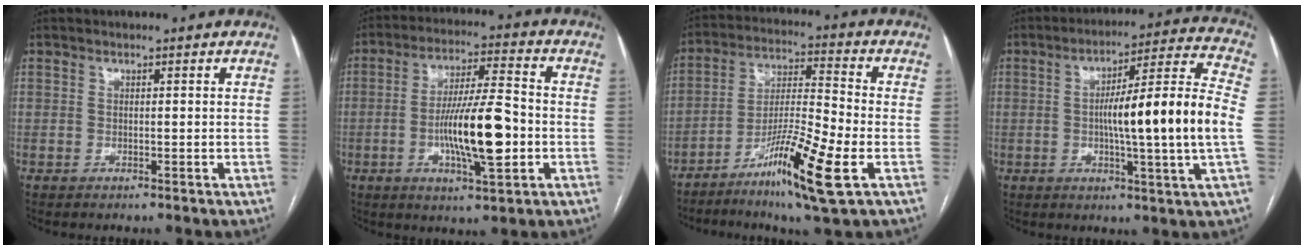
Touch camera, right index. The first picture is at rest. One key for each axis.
{"total": 13.2, "fx": -2.8, "fy": 2.0, "fz": 12.7, "tx": -0.229, "ty": 0.000, "tz": -0.045}
{"total": 14.2, "fx": -6.3, "fy": 0.4, "fz": 12.8, "tx": -0.243, "ty": -0.018, "tz": -0.110}
{"total": 16.9, "fx": -1.2, "fy": -0.8, "fz": 16.8, "tx": -0.260, "ty": 0.005, "tz": -0.026}